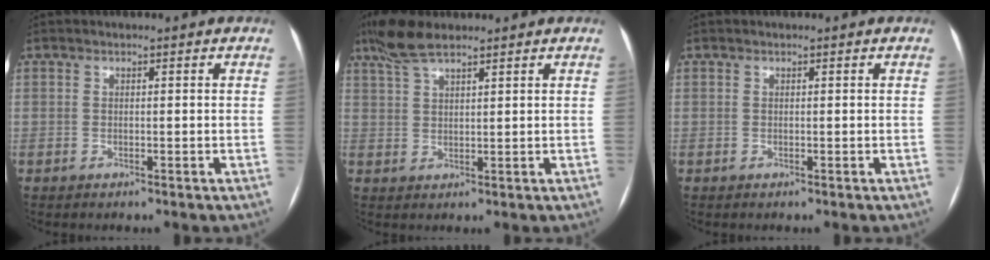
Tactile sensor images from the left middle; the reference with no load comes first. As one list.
[{"total": 5.8, "force": [4.6, 1.2, 3.4], "torque": [-0.078, 0.021, 0.090]}, {"total": 0.0}]